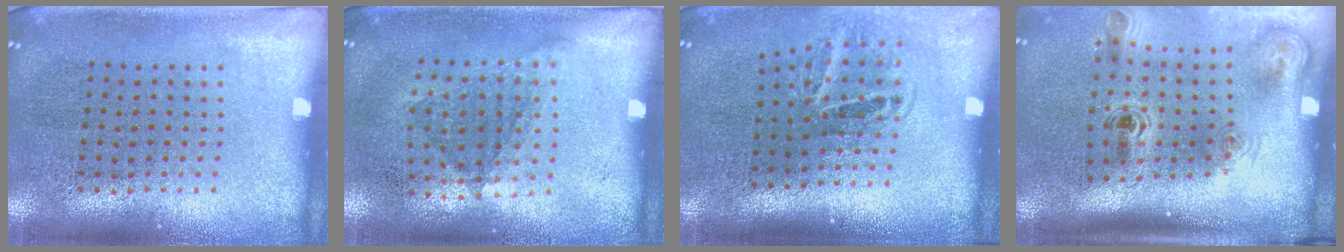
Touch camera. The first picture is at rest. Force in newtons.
{"total": 1.1, "press": 0.8, "slide": 0.7}
{"total": 1.8, "press": 1.2, "slide": 1.3}
{"total": 2.3, "press": 1.5, "slide": 1.7}